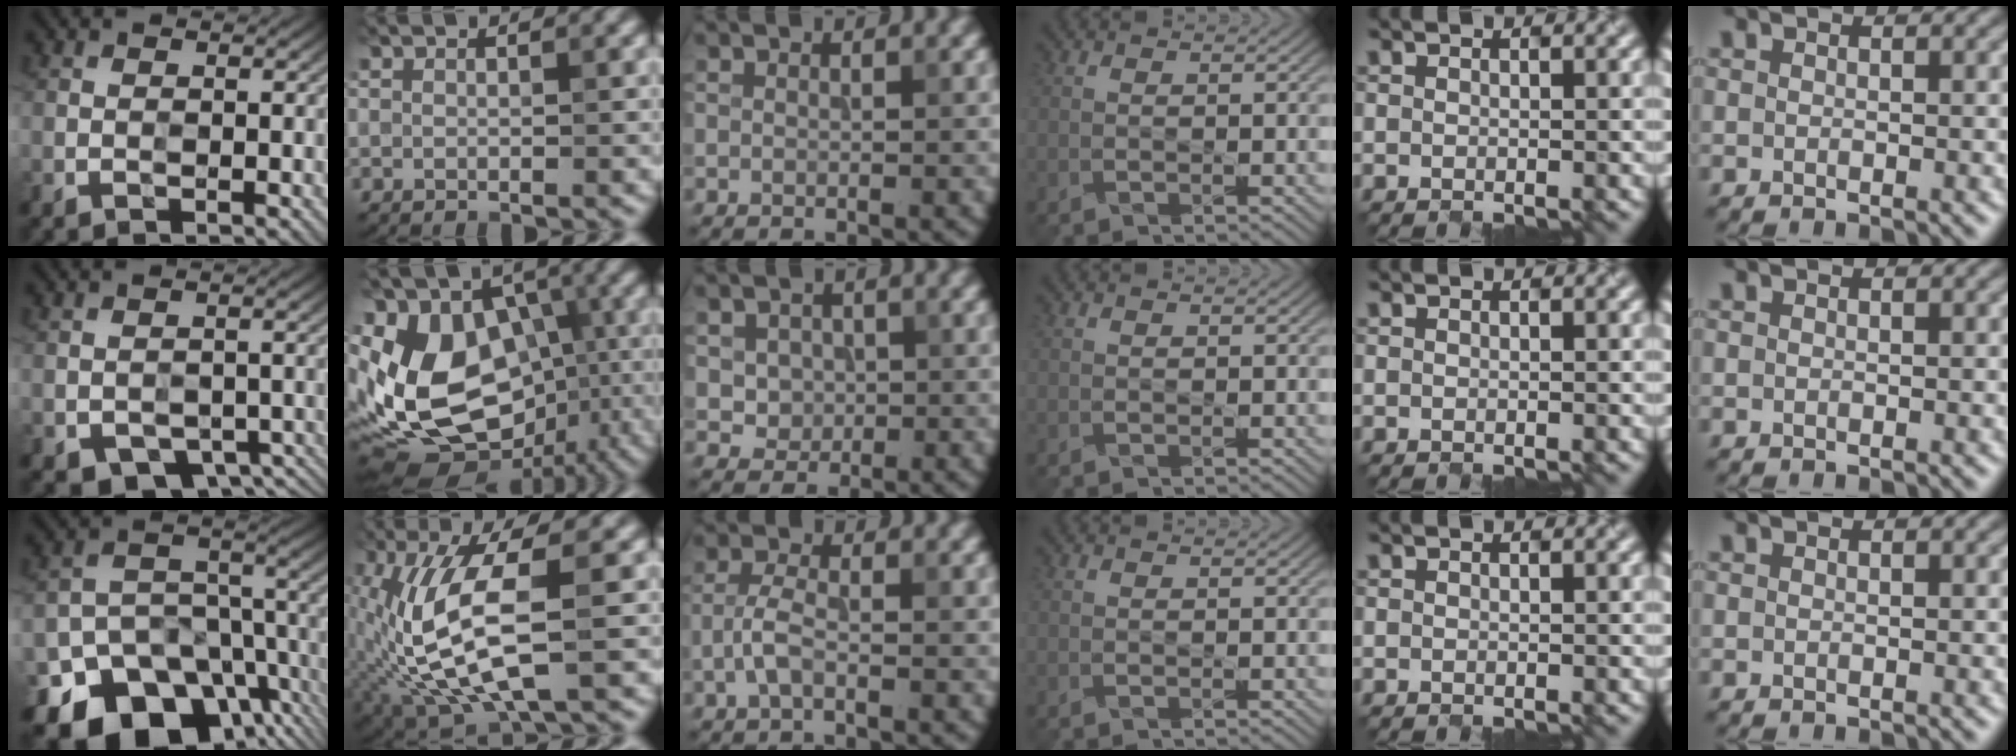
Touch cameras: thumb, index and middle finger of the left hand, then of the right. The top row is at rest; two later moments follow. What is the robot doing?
{"motion": "close", "object": "jewelry box"}